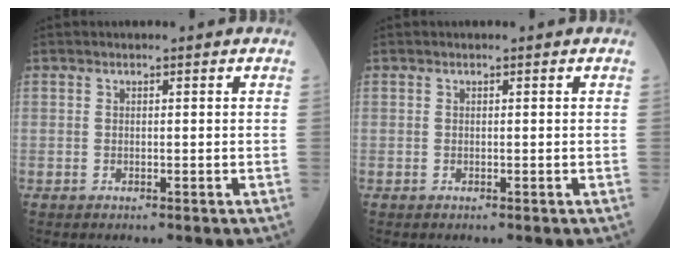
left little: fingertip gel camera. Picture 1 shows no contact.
{"total": 0.0}